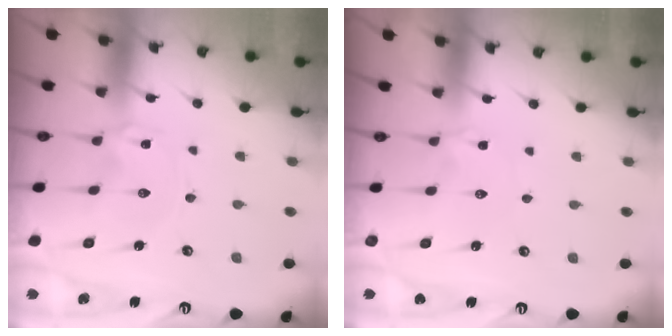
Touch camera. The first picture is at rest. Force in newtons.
{"total": 2.2, "press": 2.2, "slide": 0.4}